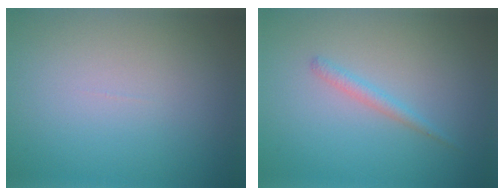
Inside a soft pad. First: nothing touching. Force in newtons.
{"total": 1.2, "press": 1.2, "slide": 0.0}